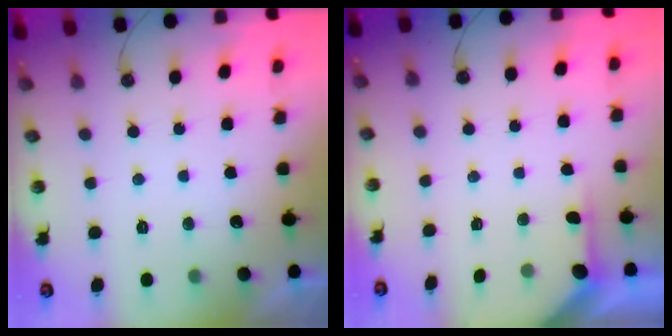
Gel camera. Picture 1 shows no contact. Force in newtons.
{"total": 2.2, "press": 2.2, "slide": 0.3}